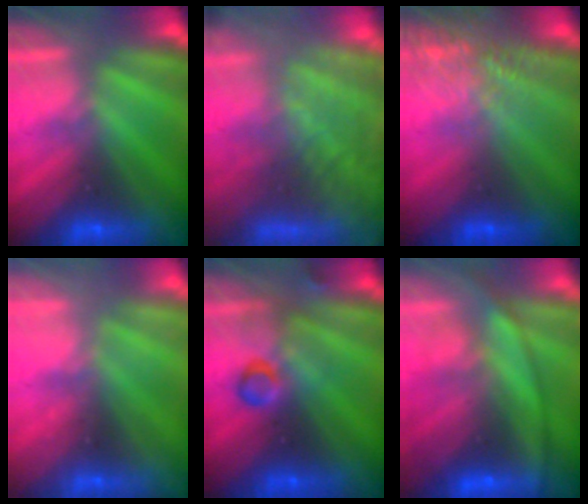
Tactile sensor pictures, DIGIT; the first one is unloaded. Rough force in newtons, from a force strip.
{"total": 10.5}
{"total": 7.2}
{"total": 1.9}
{"total": 2.8}
{"total": 14.6}